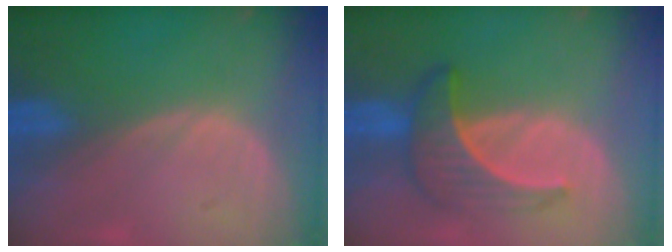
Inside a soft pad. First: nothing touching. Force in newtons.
{"total": 6.2, "press": 5.9, "slide": 1.7}